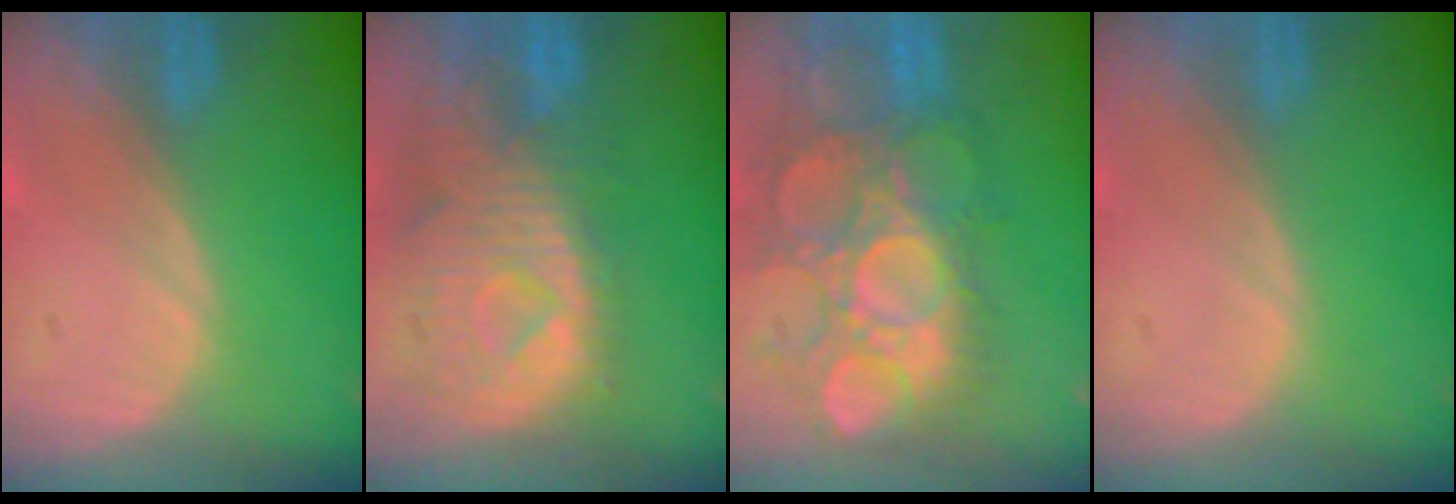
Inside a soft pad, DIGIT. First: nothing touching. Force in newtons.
{"total": 11.3, "press": 9.7, "slide": 5.7}
{"total": 12.2, "press": 11.5, "slide": 4.1}
{"total": 0.0}